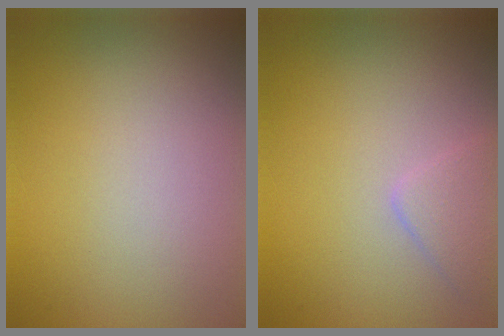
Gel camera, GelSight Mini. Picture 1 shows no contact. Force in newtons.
{"total": 1.7, "press": 1.7, "slide": 0.1}